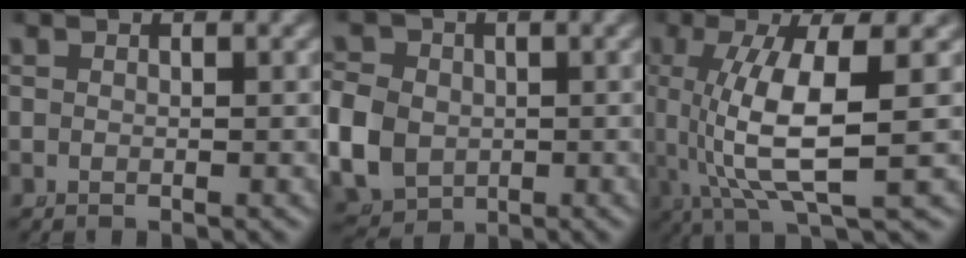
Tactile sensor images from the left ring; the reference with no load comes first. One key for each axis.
{"total": 7.4, "fx": -1.5, "fy": 6.5, "fz": 3.3, "tx": -0.087, "ty": -0.038, "tz": -0.010}
{"total": 7.5, "fx": 0.3, "fy": 2.1, "fz": 7.2, "tx": -0.142, "ty": -0.015, "tz": 0.018}